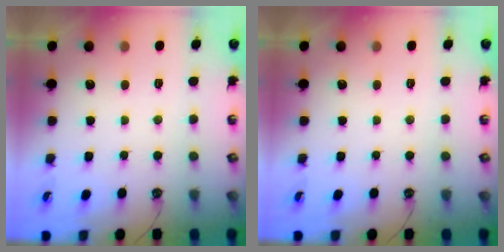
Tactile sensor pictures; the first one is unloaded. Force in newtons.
{"total": 0.0}